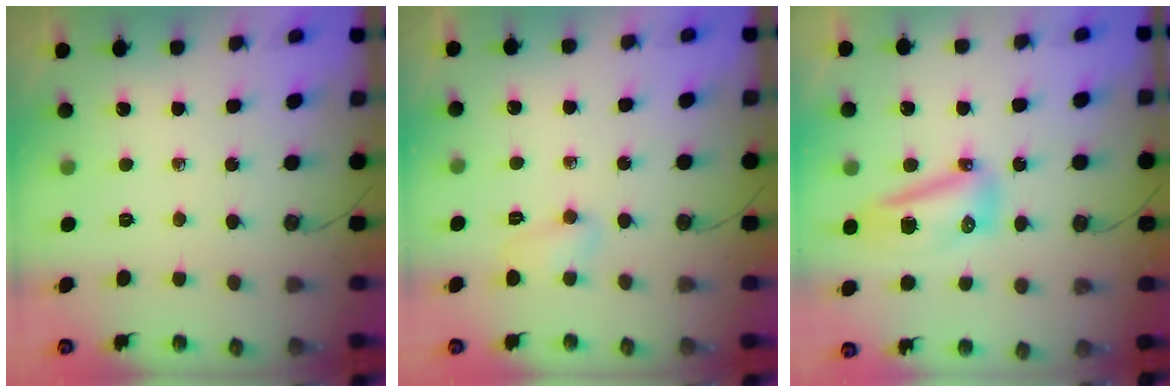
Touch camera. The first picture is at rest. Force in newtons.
{"total": 3.9, "press": 3.9, "slide": 0.7}
{"total": 16.8, "press": 13.2, "slide": 10.4}